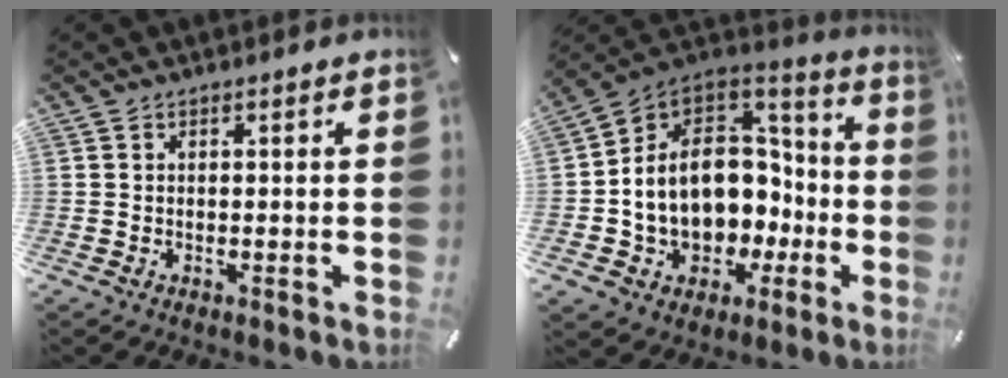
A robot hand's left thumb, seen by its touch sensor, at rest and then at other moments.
{"total": 16.7, "force": [-0.9, 13.6, 9.7], "torque": [-0.189, -0.017, -0.010]}